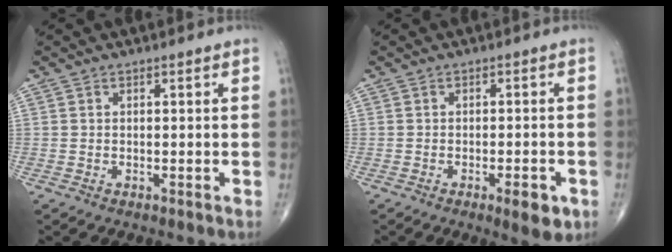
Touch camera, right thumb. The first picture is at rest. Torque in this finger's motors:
{"motor_torque": [0.48, 0.70, 0.33, -0.60, 0.08]}